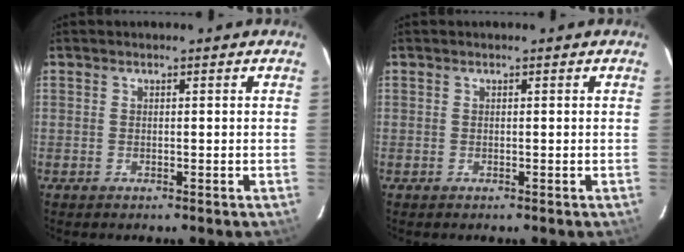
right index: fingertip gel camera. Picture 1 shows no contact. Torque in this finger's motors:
{"motor_torque": [0.02, 0.02, 0.00, 0.00]}